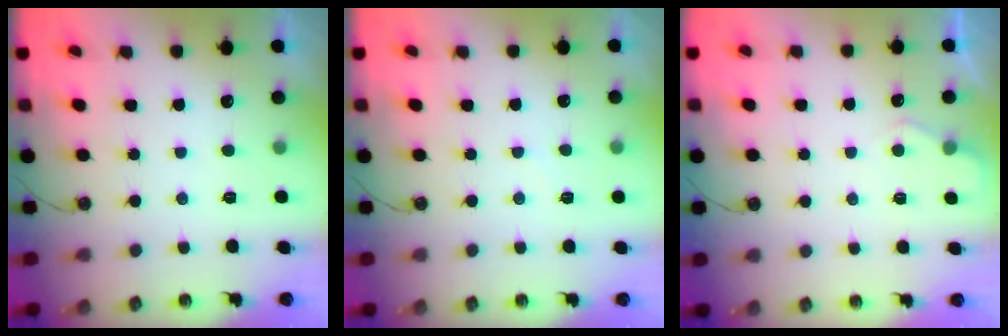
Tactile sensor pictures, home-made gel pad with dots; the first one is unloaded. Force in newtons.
{"total": 2.7, "press": 2.6, "slide": 0.4}
{"total": 3.5, "press": 3.5, "slide": 0.5}